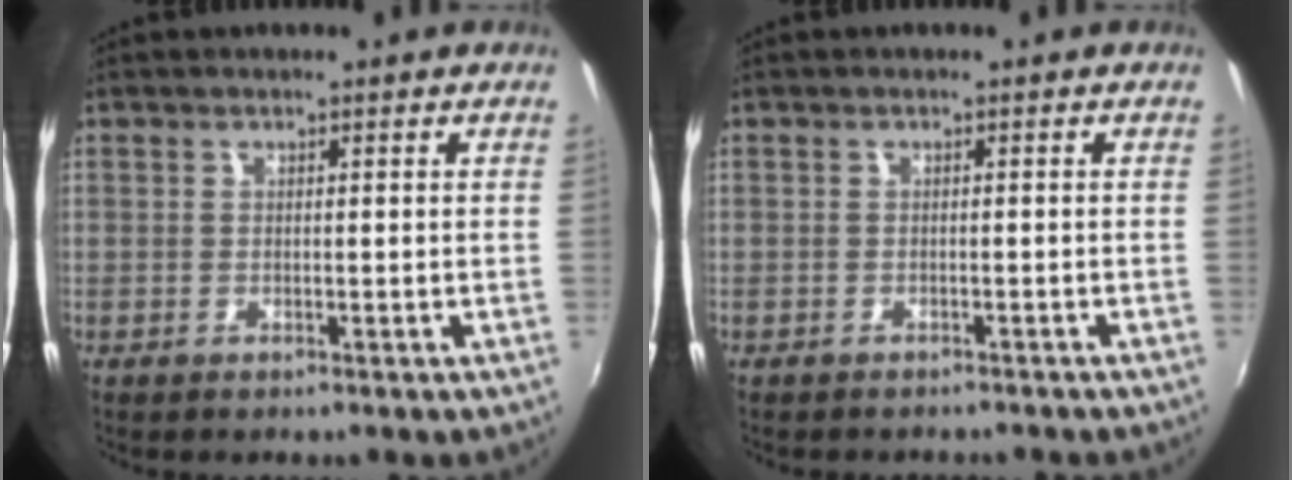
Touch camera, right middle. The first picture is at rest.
{"total": 2.7, "force": [-2.5, 0.8, 0.8], "torque": [-0.020, -0.011, -0.034]}